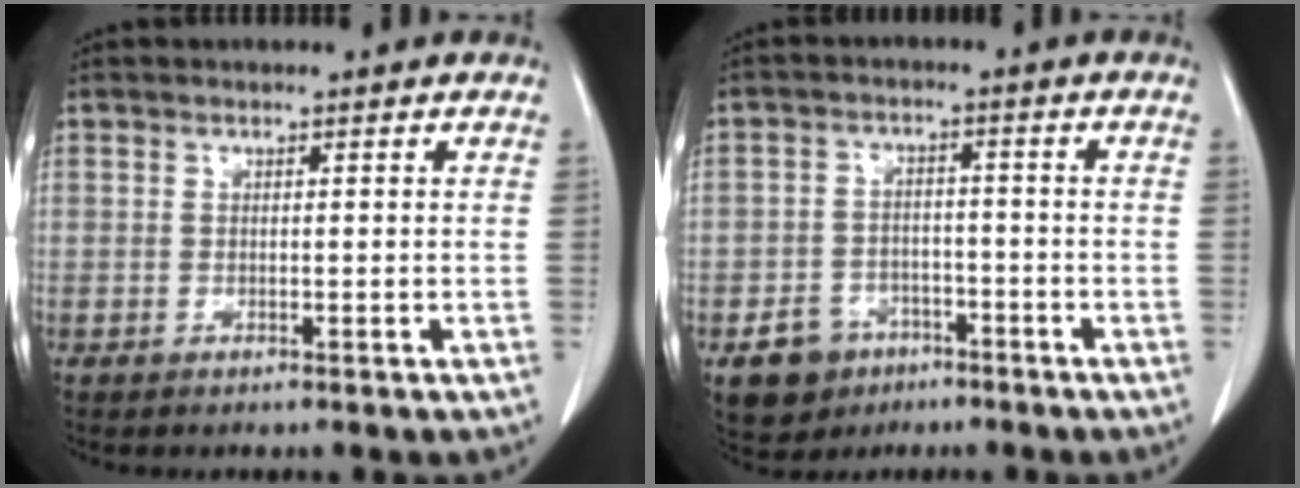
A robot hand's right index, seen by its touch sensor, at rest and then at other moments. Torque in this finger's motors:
{"motor_torque": [-0.16, -0.13, -0.42, -0.19]}